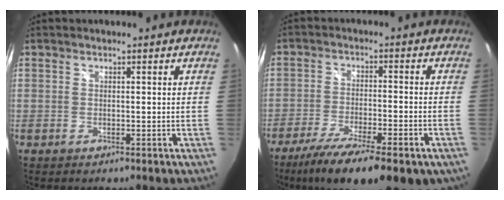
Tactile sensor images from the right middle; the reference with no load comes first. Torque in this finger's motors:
{"motor_torque": [1.10, -1.04, 0.50, 0.07]}